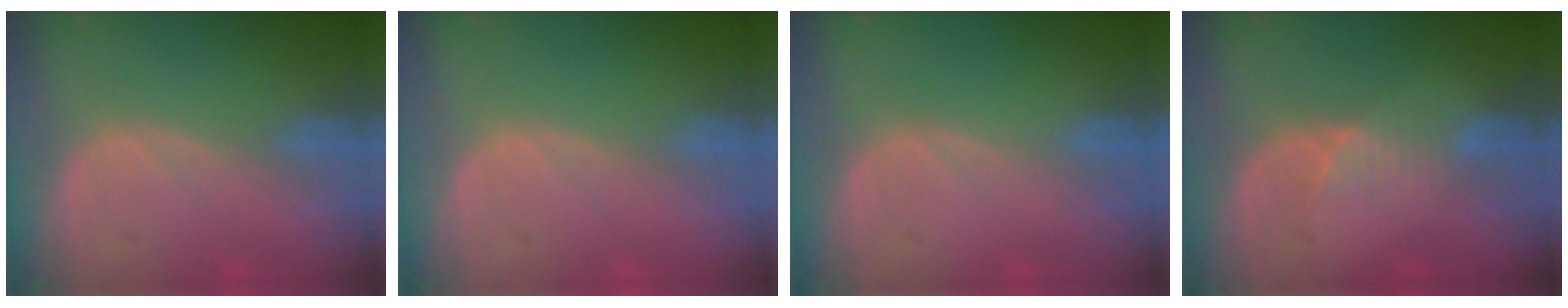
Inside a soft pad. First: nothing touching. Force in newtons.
{"total": 0.0}
{"total": 0.0}
{"total": 3.0, "press": 2.6, "slide": 1.5}